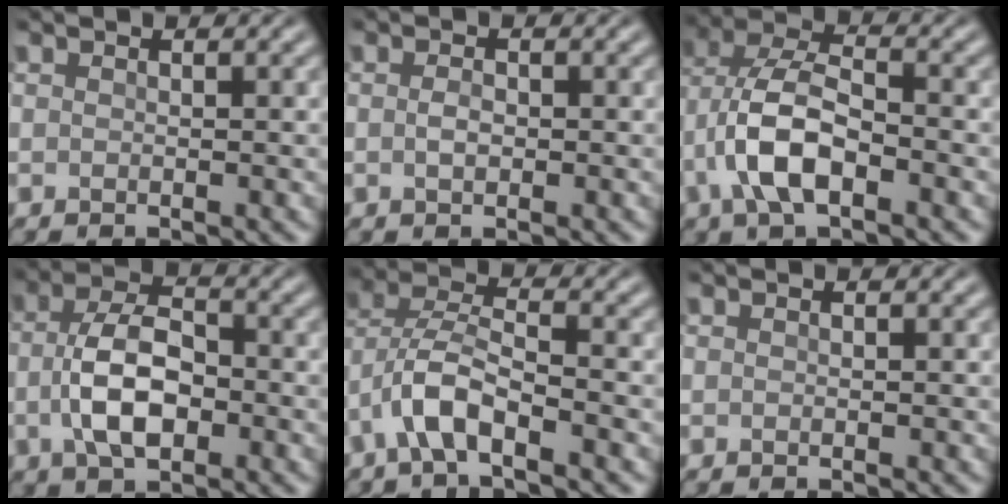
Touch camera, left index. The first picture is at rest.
{"total": 1.2, "force": [-0.4, 0.7, 0.9], "torque": [-0.021, -0.002, -0.009]}
{"total": 6.7, "force": [-2.6, 3.1, 5.4], "torque": [-0.113, 0.006, -0.058]}
{"total": 6.0, "force": [-1.3, 3.2, 4.9], "torque": [-0.101, -0.003, -0.029]}
{"total": 5.0, "force": [-2.9, 1.5, 3.7], "torque": [-0.077, 0.009, -0.066]}
{"total": 0.0}